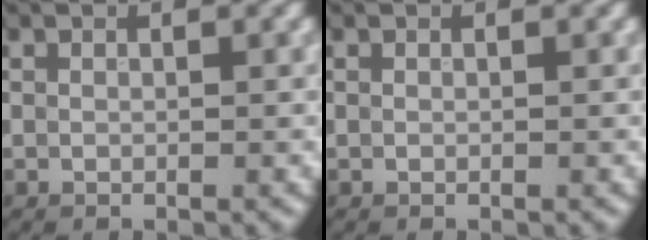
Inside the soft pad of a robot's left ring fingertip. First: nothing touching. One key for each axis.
{"total": 0.0}